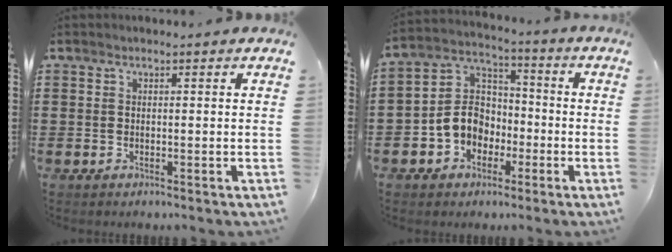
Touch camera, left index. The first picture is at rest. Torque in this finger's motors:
{"motor_torque": [1.56, 0.58, 0.37, 0.13]}